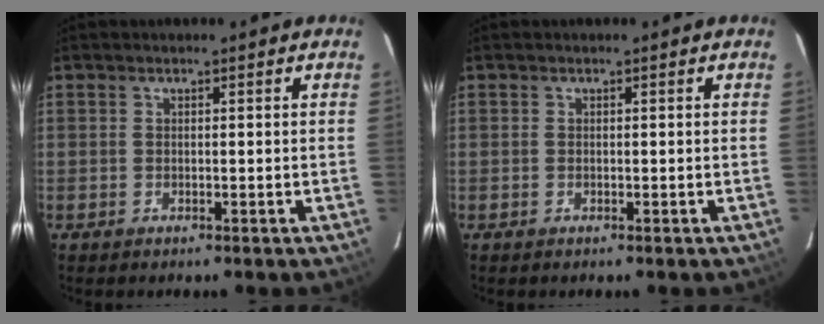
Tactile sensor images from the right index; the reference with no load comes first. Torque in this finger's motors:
{"motor_torque": [0.17, 0.19, 0.01, 0.00]}